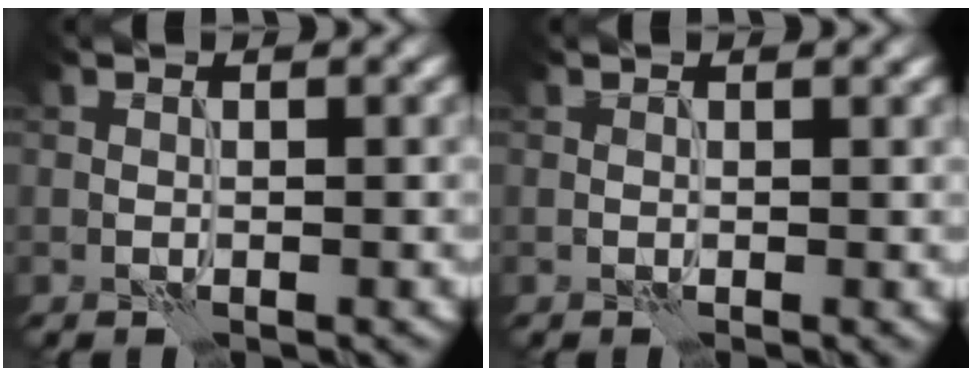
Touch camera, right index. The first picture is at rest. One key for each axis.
{"total": 1.0, "fx": 0.5, "fy": 0.4, "fz": 0.8, "tx": -0.005, "ty": -0.002, "tz": 0.004}